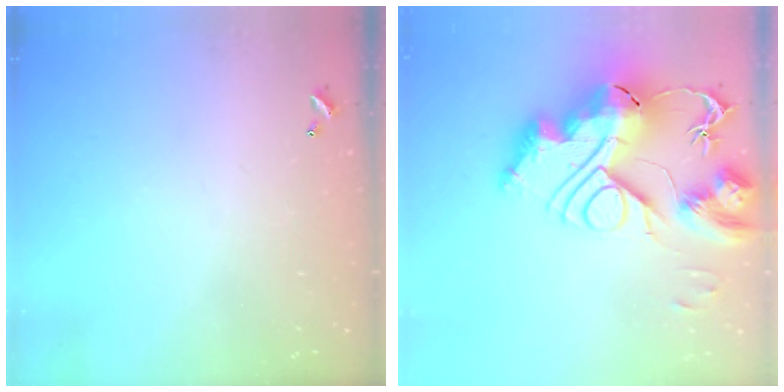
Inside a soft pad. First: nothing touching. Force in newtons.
{"total": 0.7, "press": 0.7, "slide": 0.0}